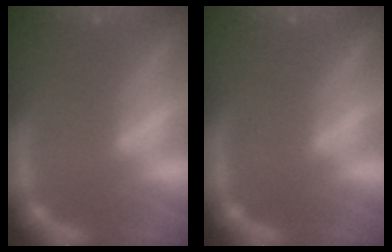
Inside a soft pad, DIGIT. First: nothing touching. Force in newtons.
{"total": 0.0}